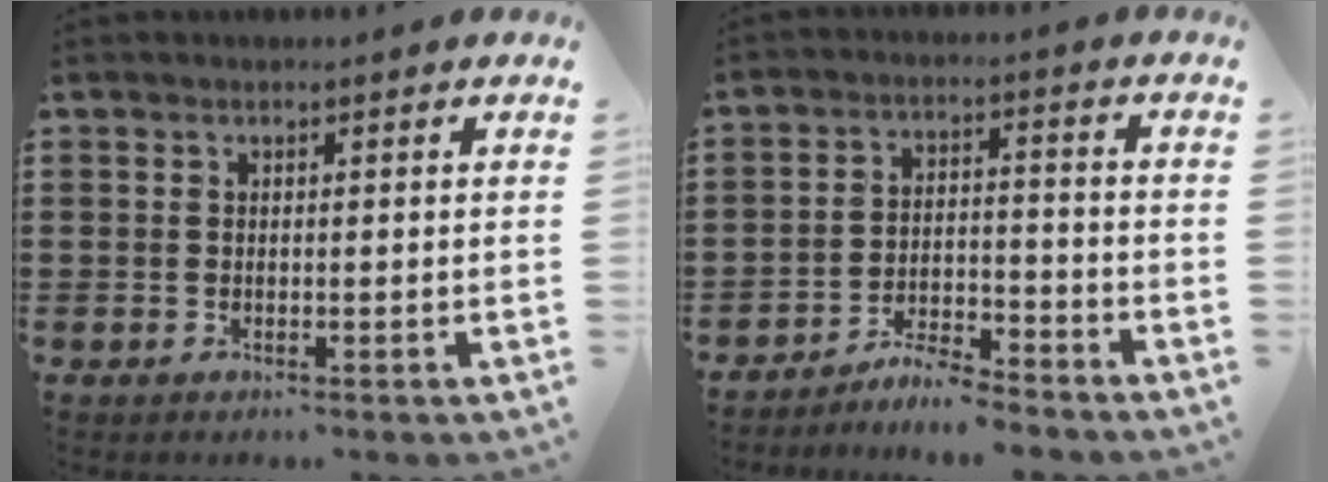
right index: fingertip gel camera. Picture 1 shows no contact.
{"total": 5.1, "force": [-5.0, 0.1, 1.4], "torque": [-0.032, 0.000, -0.100]}